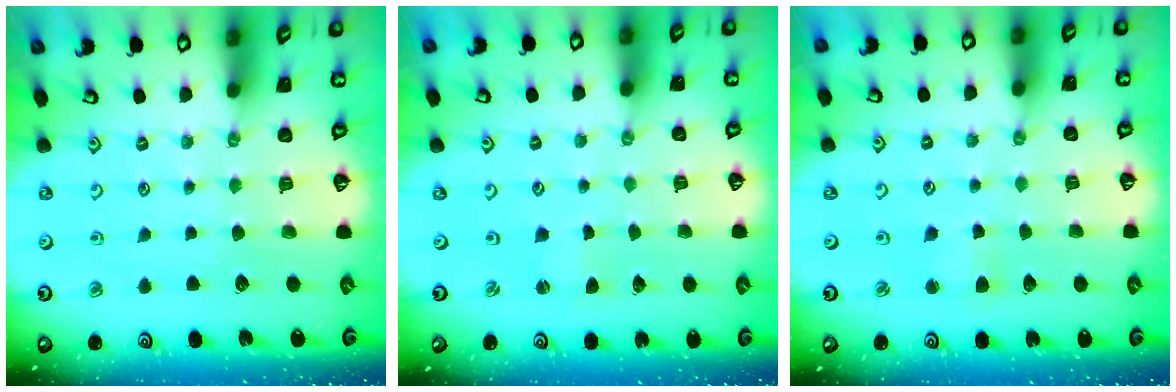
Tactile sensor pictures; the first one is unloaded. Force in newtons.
{"total": 1.0, "press": 0.9, "slide": 0.1}
{"total": 3.1, "press": 3.0, "slide": 0.5}